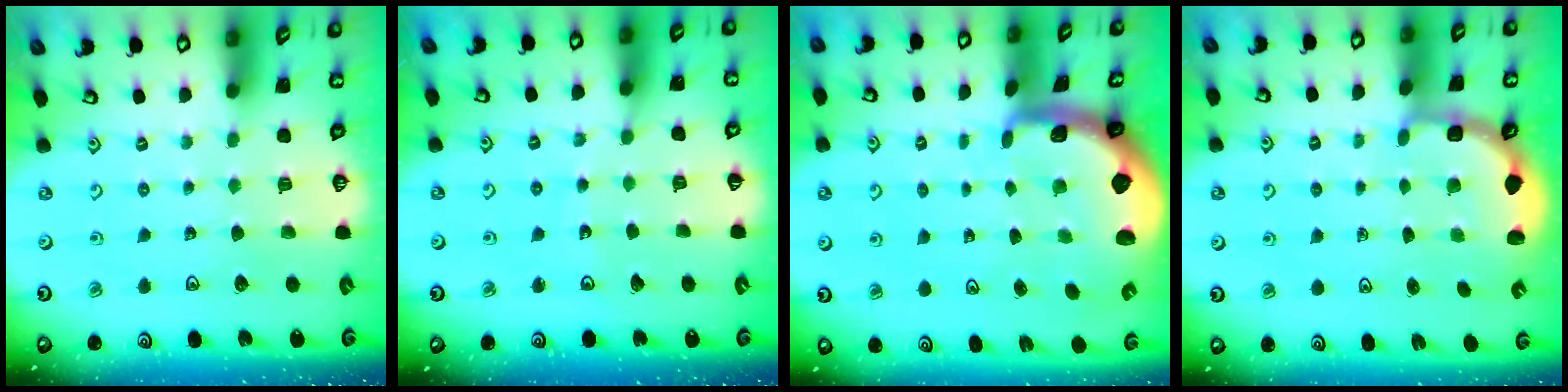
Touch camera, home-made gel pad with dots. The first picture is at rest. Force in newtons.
{"total": 4.6, "press": 4.6, "slide": 0.5}
{"total": 2.9, "press": 2.9, "slide": 0.5}
{"total": 2.8, "press": 2.4, "slide": 1.4}